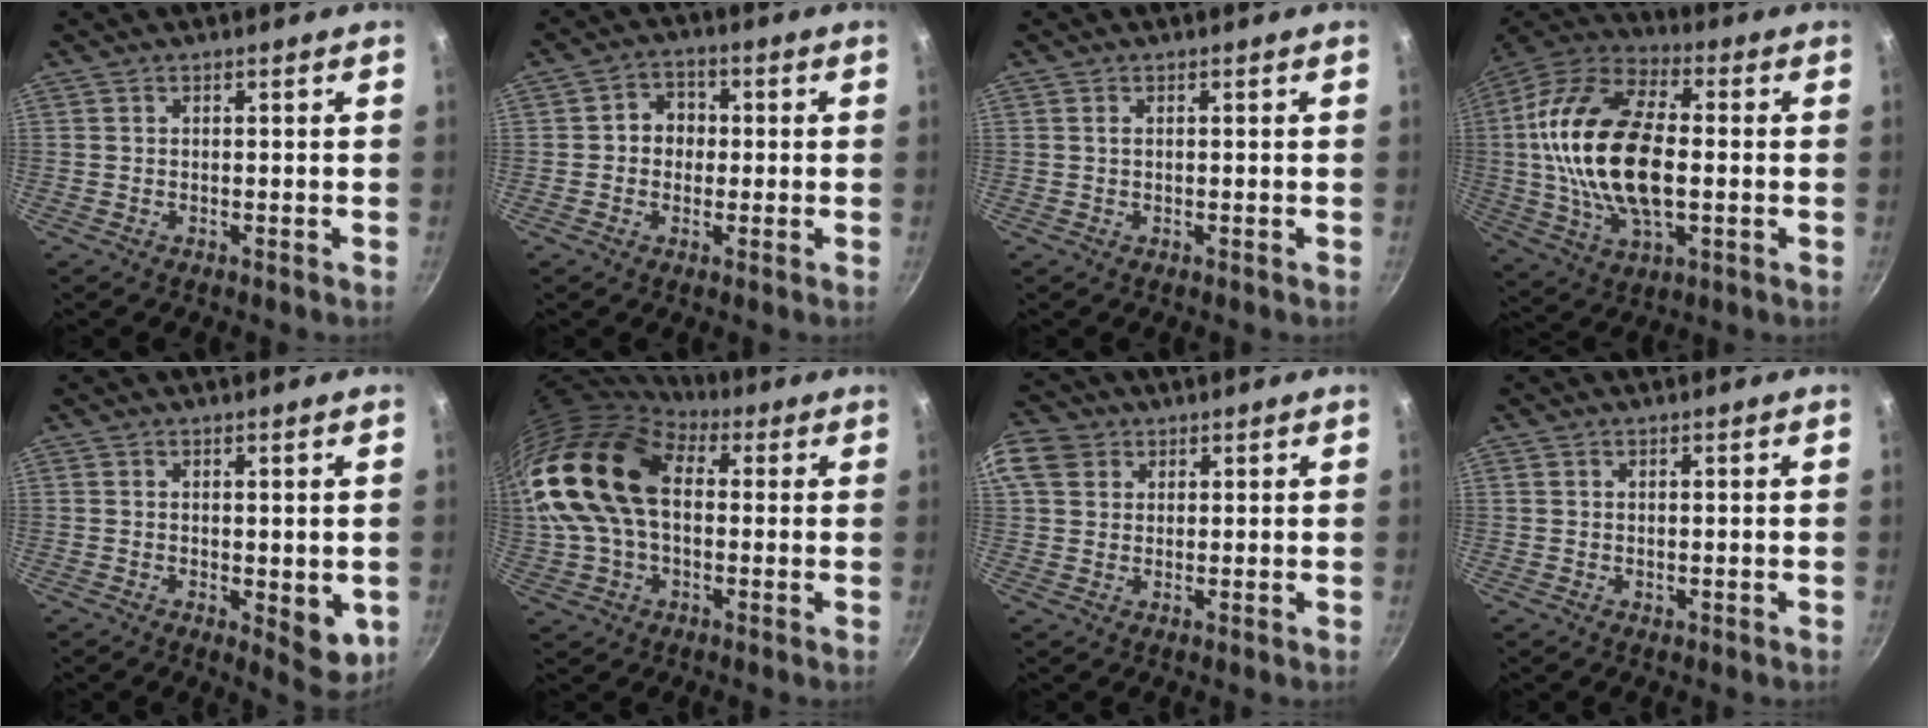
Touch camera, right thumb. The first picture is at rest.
{"total": 5.4, "force": [0.1, 4.7, 2.6], "torque": [-0.006, 0.011, -0.008]}
{"total": 0.7, "force": [0.2, 0.4, 0.5], "torque": [-0.010, 0.002, 0.003]}
{"total": 23.6, "force": [0.0, 12.6, 20.0], "torque": [-0.381, 0.024, -0.009]}
{"total": 6.2, "force": [-0.6, 2.9, 5.5], "torque": [-0.056, -0.011, -0.001]}
{"total": 21.8, "force": [3.2, 14.3, 16.2], "torque": [-0.331, 0.028, 0.047]}
{"total": 8.9, "force": [3.4, 7.2, 4.1], "torque": [-0.074, 0.007, 0.054]}
{"total": 0.7, "force": [0.3, 0.6, 0.3], "torque": [-0.001, 0.000, 0.003]}